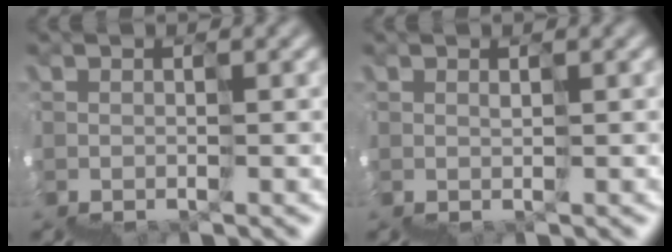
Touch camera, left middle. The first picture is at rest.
{"total": 1.4, "force": [0.7, 0.6, 1.1], "torque": [-0.013, 0.003, 0.013]}